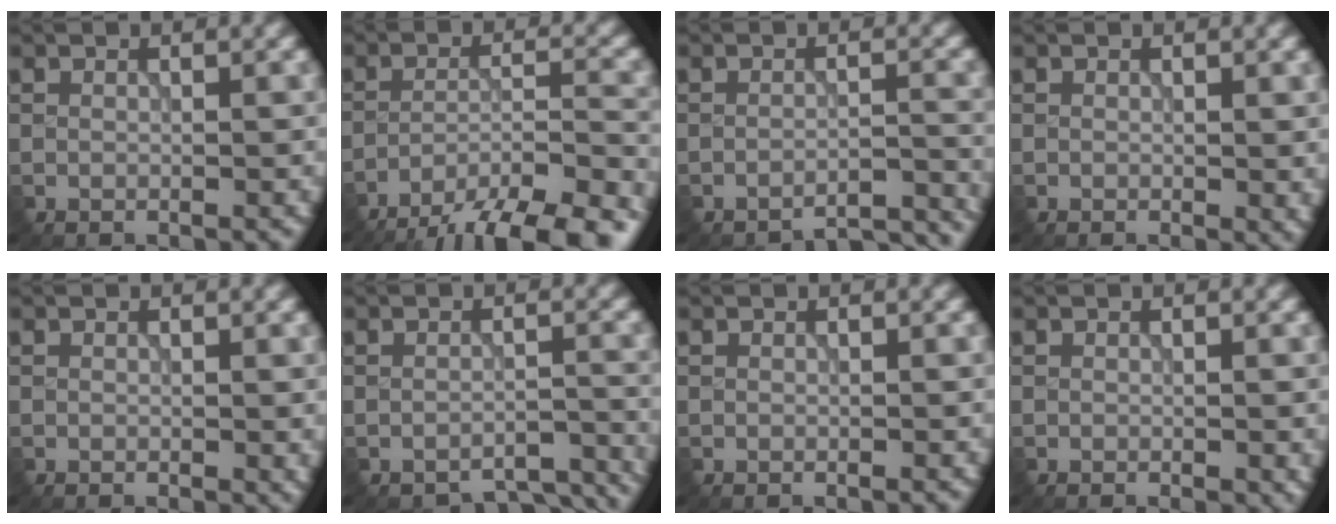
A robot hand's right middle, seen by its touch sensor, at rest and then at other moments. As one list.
[{"total": 13.7, "force": [-11.7, 3.3, 6.3], "torque": [-0.095, -0.009, -0.153]}, {"total": 5.9, "force": [-5.8, 0.7, 0.9], "torque": [-0.005, 0.005, -0.067]}, {"total": 0.9, "force": [-0.1, 0.3, 0.8], "torque": [-0.011, -0.006, 0.000]}, {"total": 0.5, "force": [-0.1, 0.2, 0.5], "torque": [-0.007, -0.002, 0.000]}, {"total": 4.1, "force": [-4.0, 0.9, 0.6], "torque": [-0.010, -0.006, -0.039]}, {"total": 0.0}, {"total": 1.1, "force": [-0.4, 0.3, 1.0], "torque": [-0.015, -0.004, -0.005]}]